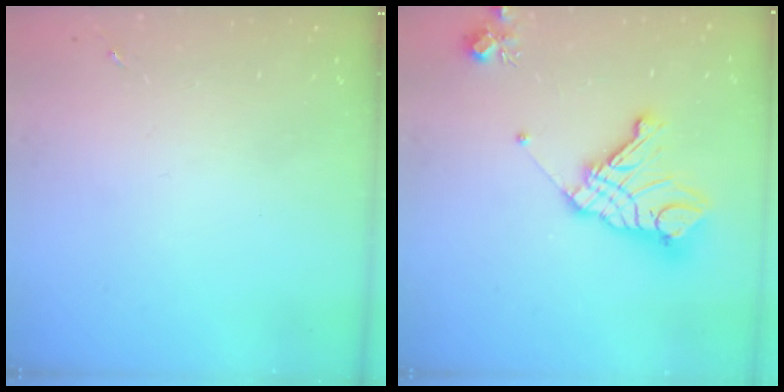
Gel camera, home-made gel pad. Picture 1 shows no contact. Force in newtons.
{"total": 17.5, "press": 17.4, "slide": 2.0}